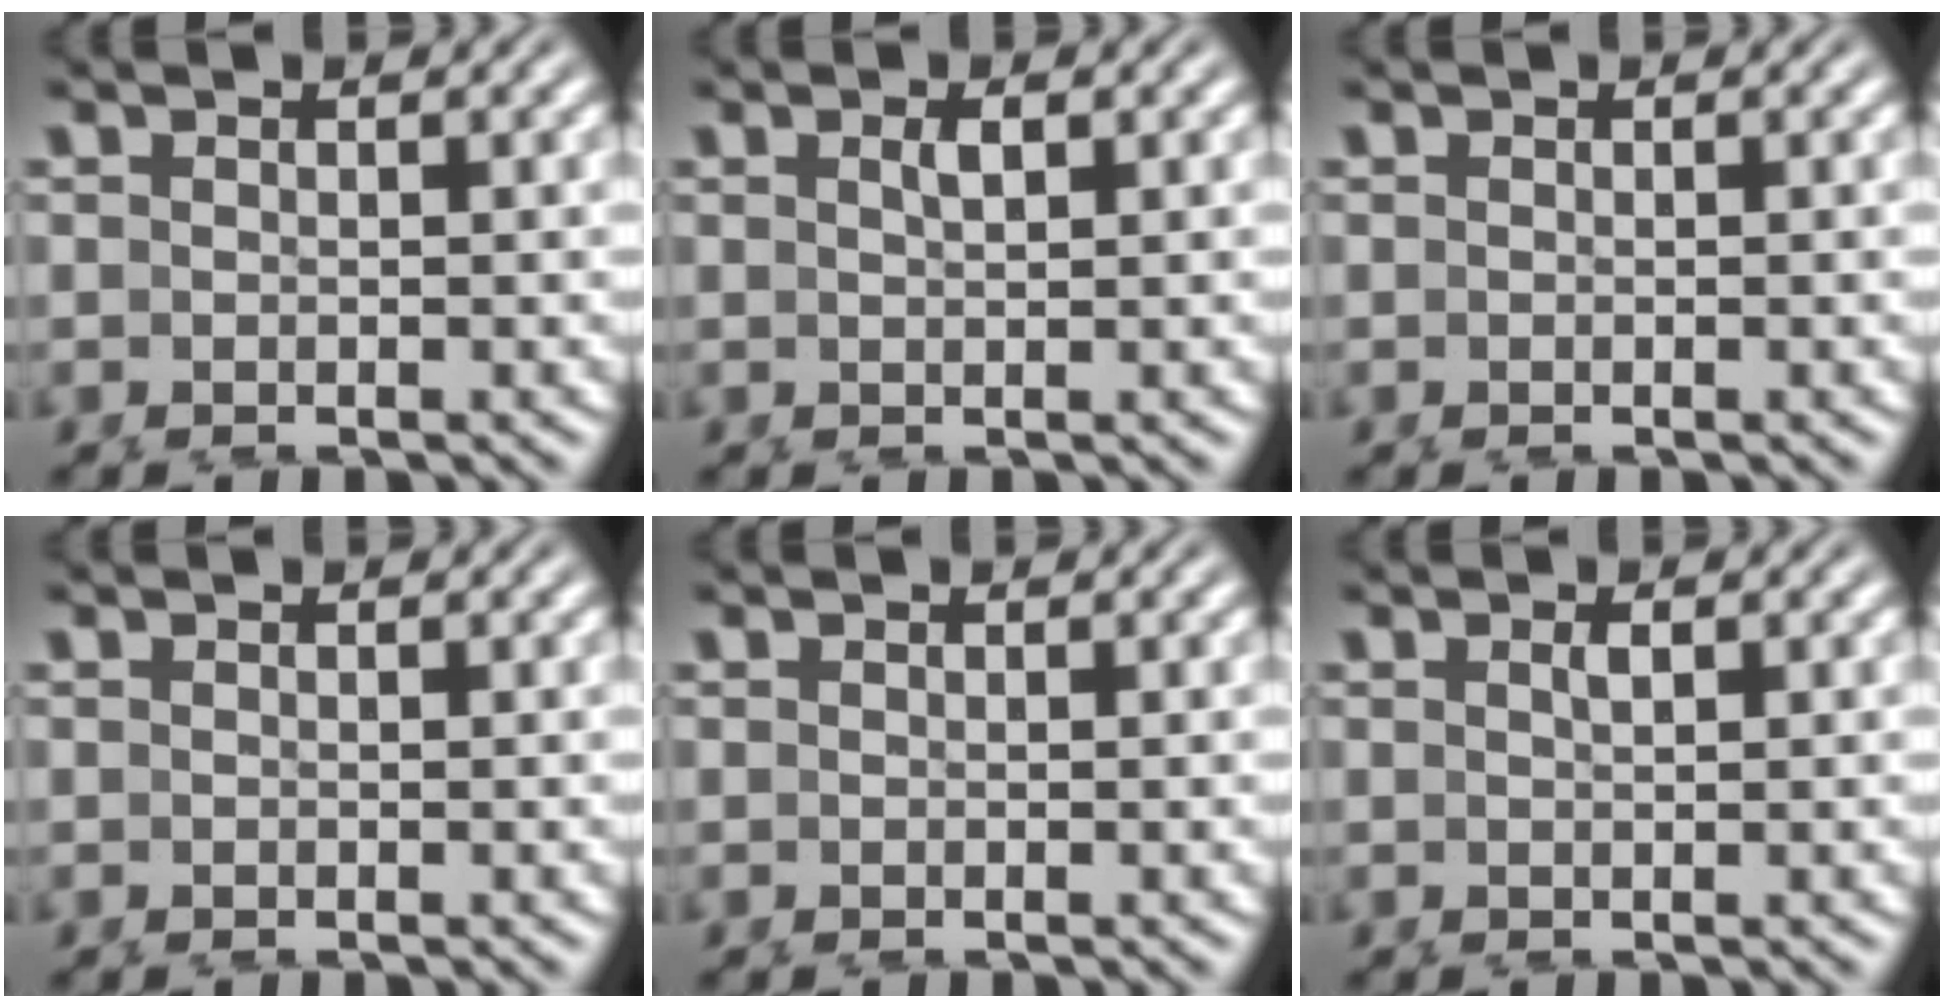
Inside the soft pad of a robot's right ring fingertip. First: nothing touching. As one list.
[{"total": 1.1, "force": [0.1, -0.8, 0.8], "torque": [-0.007, -0.004, 0.009]}, {"total": 0.0}, {"total": 0.0}, {"total": 0.0}, {"total": 0.9, "force": [0.0, -0.7, 0.5], "torque": [-0.006, -0.004, 0.006]}]